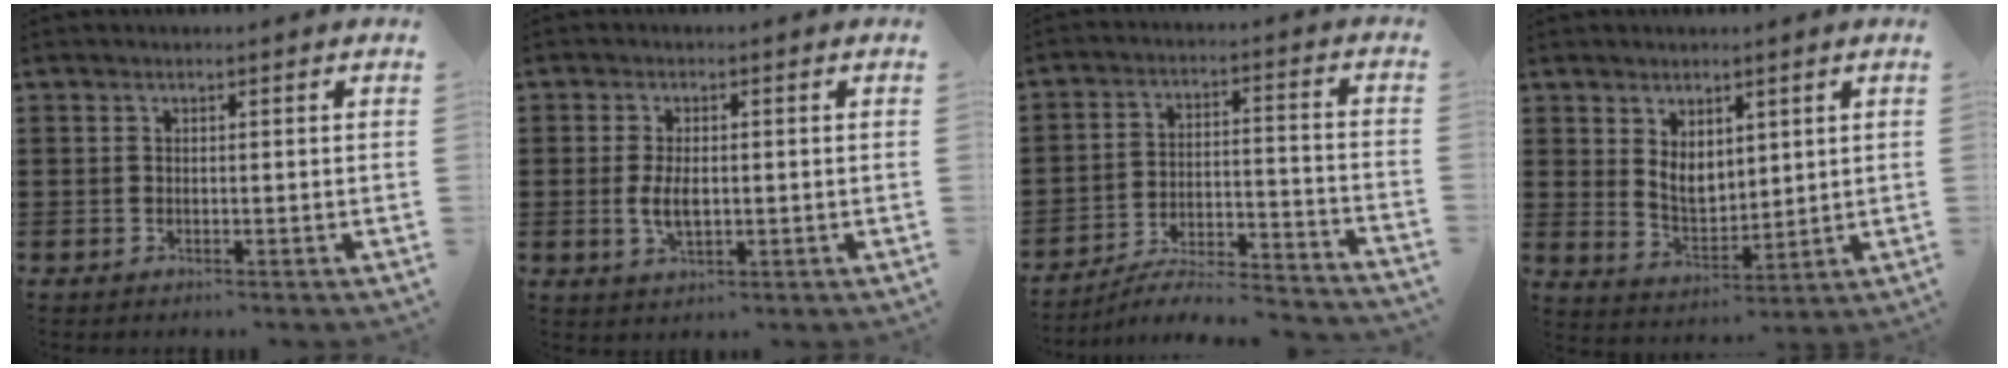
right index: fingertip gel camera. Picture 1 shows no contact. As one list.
[{"total": 3.7, "force": [-0.1, 1.8, 3.2], "torque": [-0.069, 0.002, -0.005]}, {"total": 5.9, "force": [-5.4, 0.7, 2.2], "torque": [-0.040, -0.007, -0.108]}, {"total": 4.9, "force": [2.4, 3.4, 2.7], "torque": [-0.056, -0.001, 0.043]}]